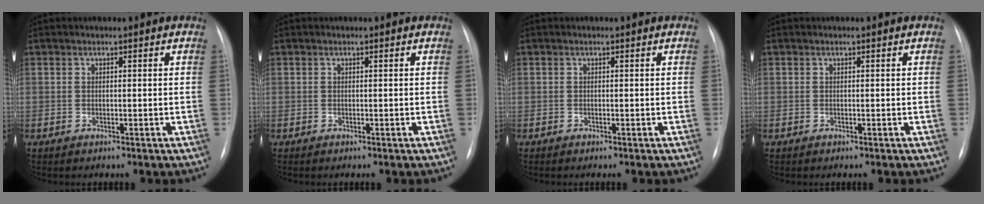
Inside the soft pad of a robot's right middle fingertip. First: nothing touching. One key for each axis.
{"total": 0.0}
{"total": 0.0}
{"total": 0.0}